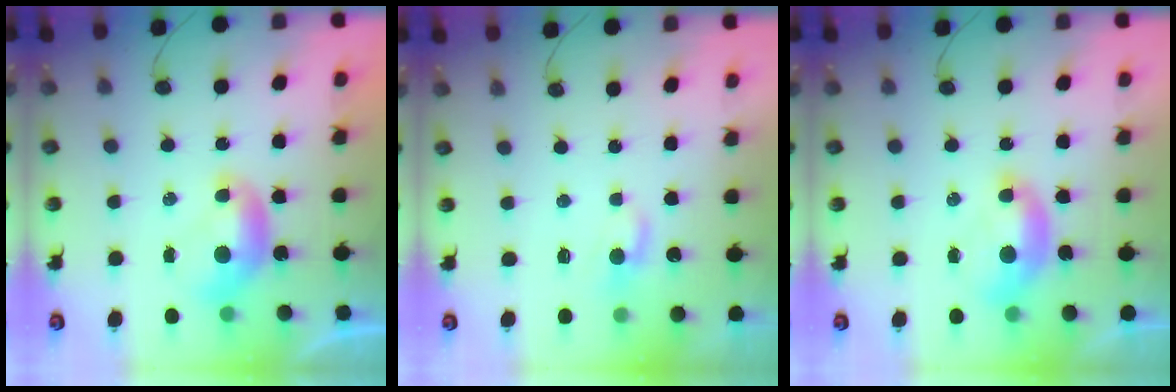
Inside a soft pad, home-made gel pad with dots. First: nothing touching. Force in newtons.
{"total": 0.7, "press": 0.5, "slide": 0.5}
{"total": 1.6, "press": 1.5, "slide": 0.6}